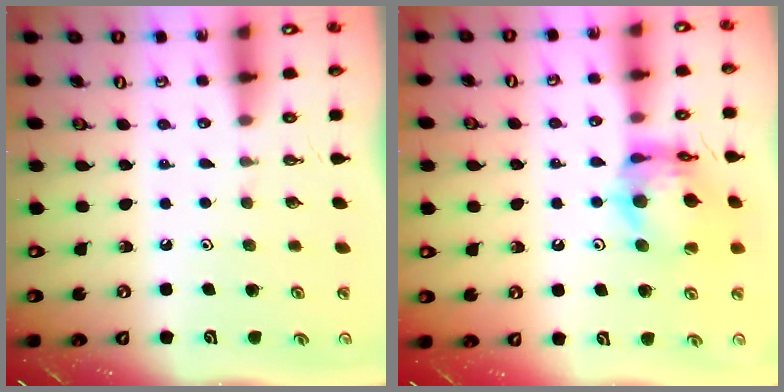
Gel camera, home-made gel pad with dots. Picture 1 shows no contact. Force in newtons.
{"total": 13.6, "press": 13.5, "slide": 1.7}